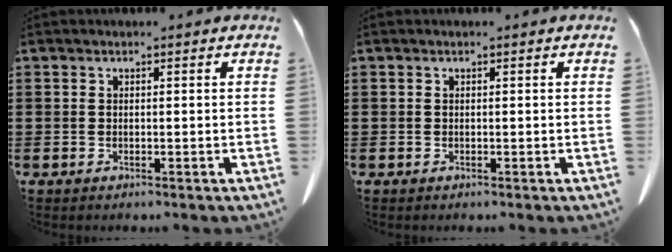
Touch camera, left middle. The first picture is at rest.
{"total": 0.0}